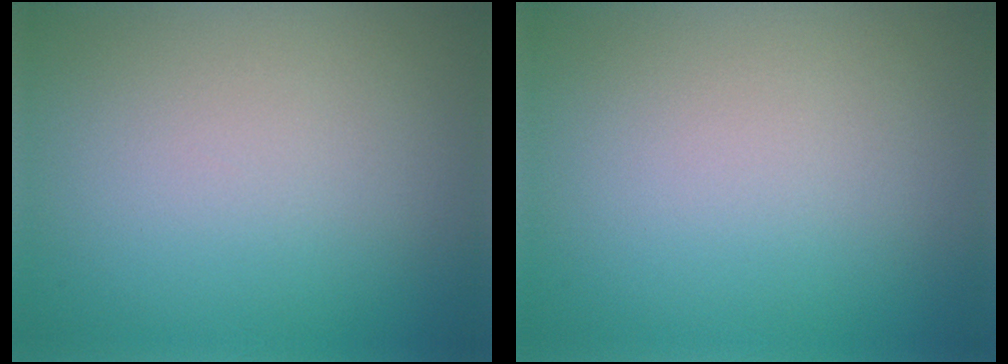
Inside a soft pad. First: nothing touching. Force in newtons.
{"total": 0.0}